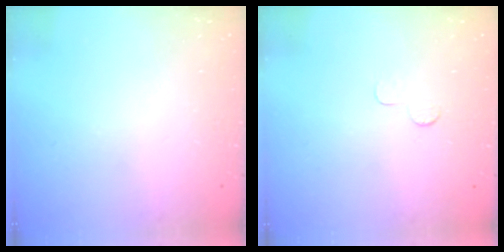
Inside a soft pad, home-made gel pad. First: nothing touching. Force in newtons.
{"total": 3.0, "press": 2.9, "slide": 0.3}